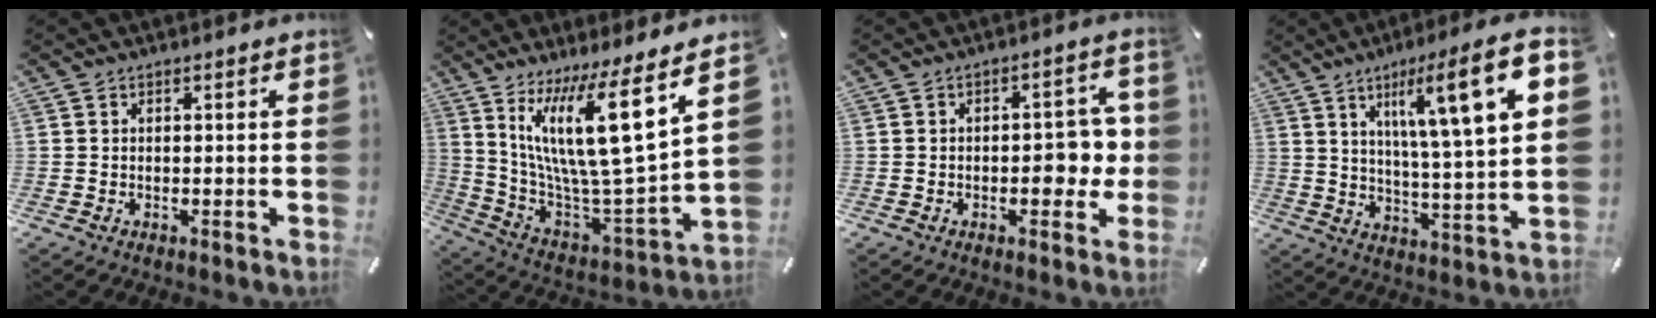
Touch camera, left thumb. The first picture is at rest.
{"total": 19.9, "force": [11.0, 3.8, 16.2], "torque": [-0.306, -0.086, 0.172]}
{"total": 8.3, "force": [-1.1, 4.8, 6.6], "torque": [-0.070, 0.002, -0.023]}
{"total": 16.5, "force": [7.6, 3.2, 14.3], "torque": [-0.221, -0.029, 0.107]}